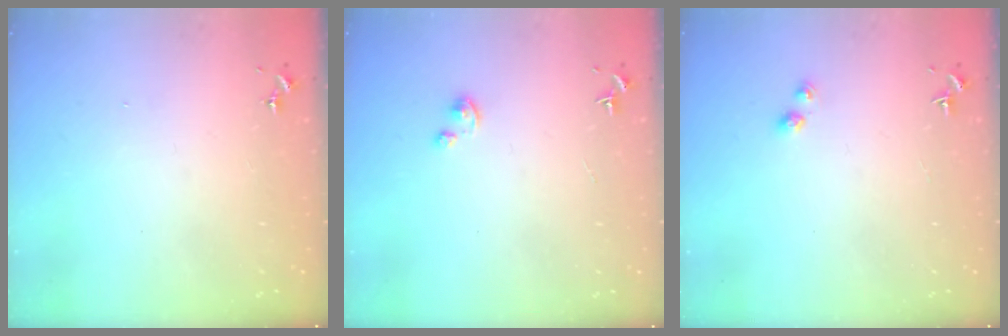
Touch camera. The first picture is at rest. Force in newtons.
{"total": 2.6, "press": 2.6, "slide": 0.2}
{"total": 2.6, "press": 2.6, "slide": 0.5}